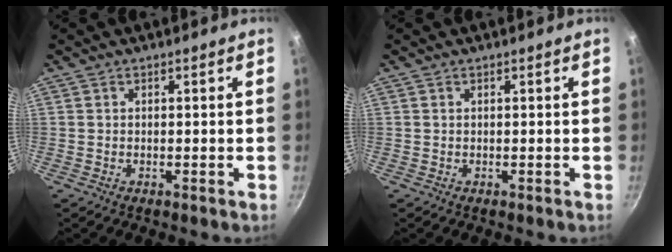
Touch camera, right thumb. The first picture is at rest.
{"total": 0.0}